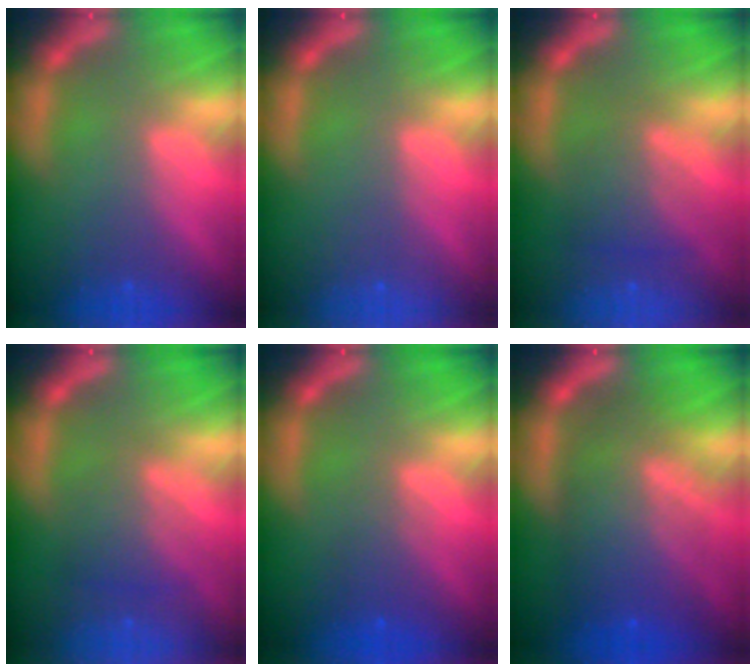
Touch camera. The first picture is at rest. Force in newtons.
{"total": 0.0}
{"total": 4.0}
{"total": 3.5}
{"total": 2.5}
{"total": 9.1}